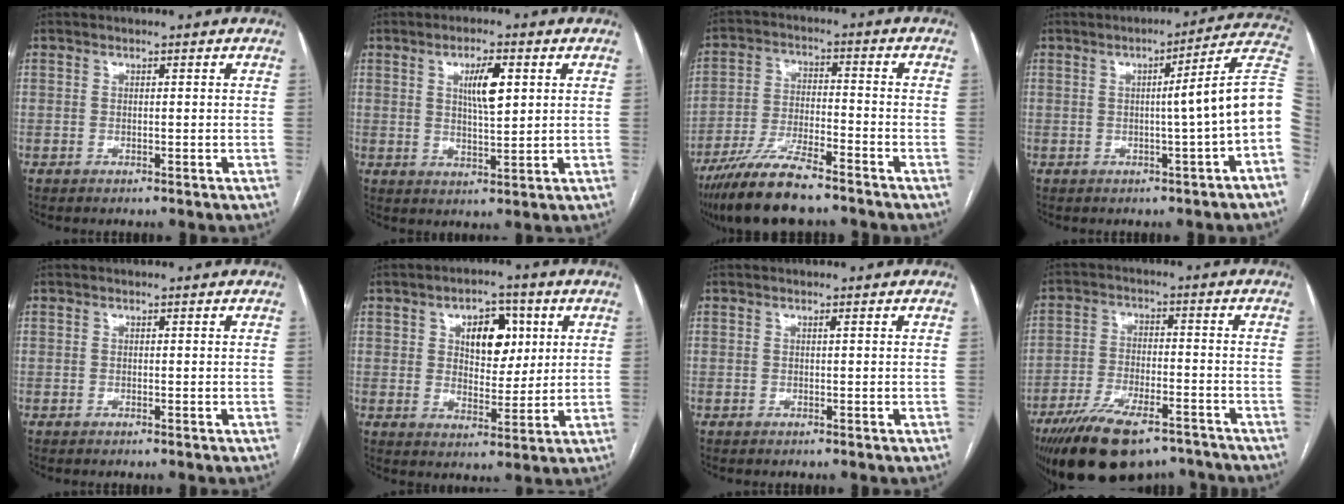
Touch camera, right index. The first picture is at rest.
{"total": 5.7, "force": [1.9, 1.3, 5.2], "torque": [-0.093, 0.001, 0.034]}
{"total": 11.3, "force": [-9.0, 1.8, 6.7], "torque": [-0.128, -0.023, -0.162]}
{"total": 9.9, "force": [-0.6, -1.6, 9.8], "torque": [-0.113, 0.021, -0.014]}
{"total": 0.0}
{"total": 8.3, "force": [2.8, 4.8, 6.2], "torque": [-0.087, 0.015, 0.049]}
{"total": 0.0}
{"total": 16.6, "force": [-12.7, 5.6, 9.0], "torque": [-0.159, -0.007, -0.202]}